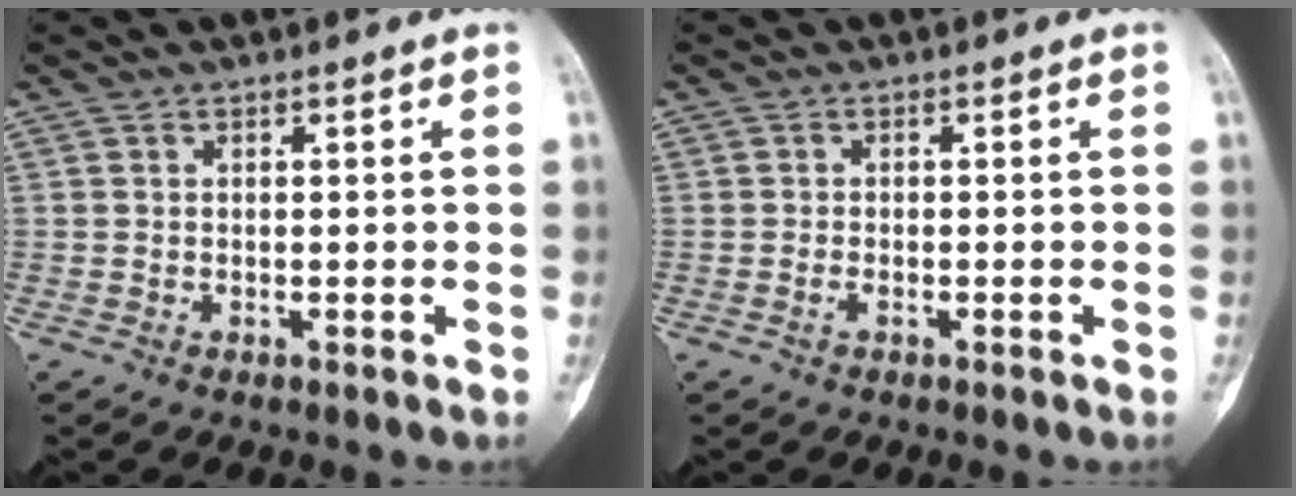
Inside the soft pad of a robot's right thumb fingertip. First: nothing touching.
{"total": 1.0, "force": [-0.6, 0.3, 0.7], "torque": [-0.020, 0.002, -0.013]}